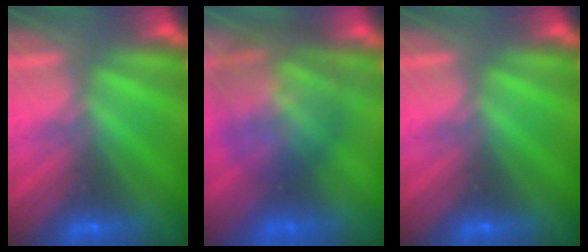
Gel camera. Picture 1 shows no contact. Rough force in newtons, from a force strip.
{"total": 11.3}
{"total": 0.0}